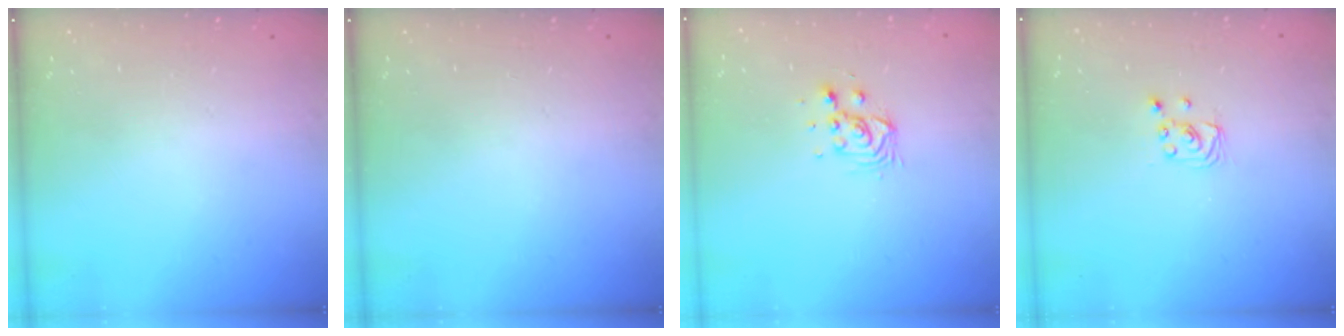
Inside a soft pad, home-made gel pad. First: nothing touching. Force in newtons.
{"total": 0.0}
{"total": 4.8, "press": 4.8, "slide": 0.9}
{"total": 1.9, "press": 1.9, "slide": 0.1}